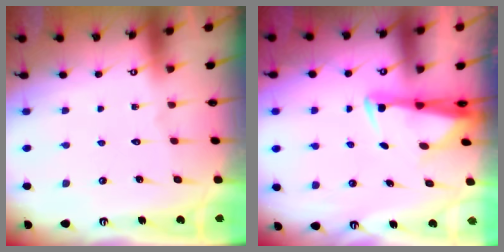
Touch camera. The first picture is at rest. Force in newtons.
{"total": 2.8, "press": 2.6, "slide": 1.0}